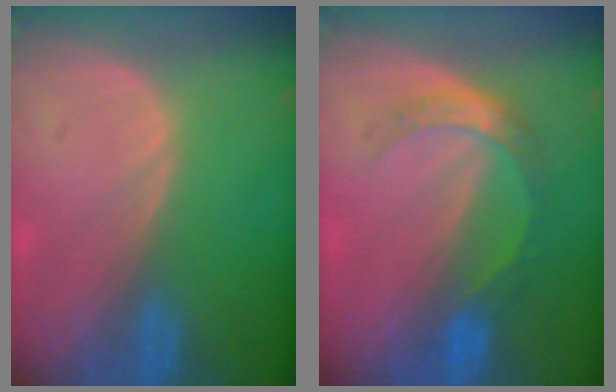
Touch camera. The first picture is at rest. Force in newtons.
{"total": 5.3, "press": 4.8, "slide": 2.2}